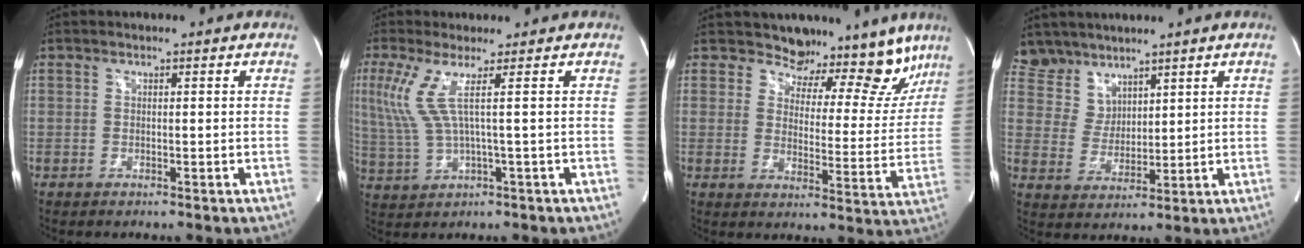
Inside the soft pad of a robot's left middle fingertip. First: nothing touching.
{"total": 5.7, "force": [1.7, -0.7, 5.4], "torque": [-0.136, 0.004, 0.046]}
{"total": 15.8, "force": [14.1, 5.5, 4.7], "torque": [-0.022, -0.032, 0.145]}
{"total": 5.9, "force": [5.0, 3.1, -0.5], "torque": [0.010, 0.003, 0.112]}